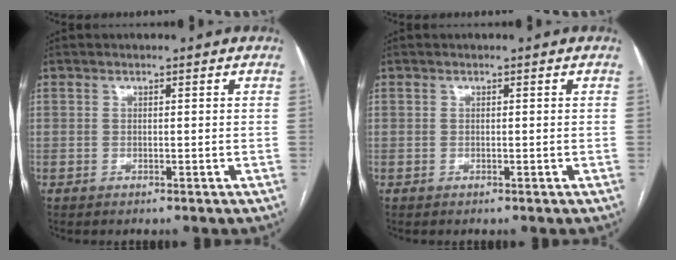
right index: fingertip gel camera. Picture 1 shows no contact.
{"total": 0.0}